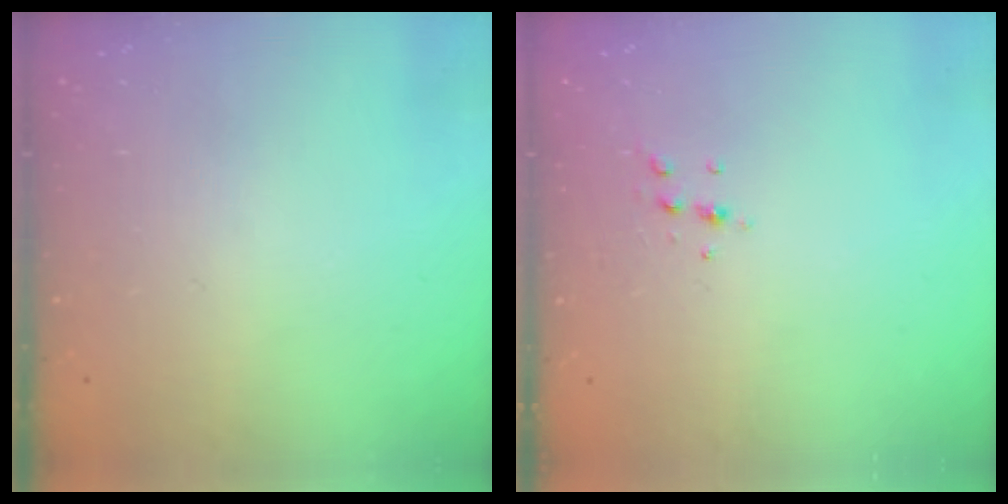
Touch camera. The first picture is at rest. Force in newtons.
{"total": 4.5, "press": 4.3, "slide": 1.3}